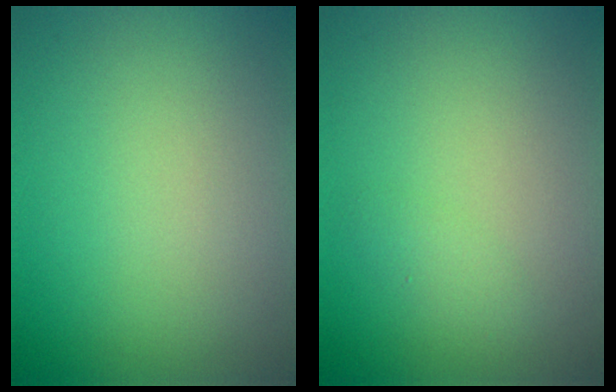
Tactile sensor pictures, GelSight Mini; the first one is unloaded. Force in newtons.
{"total": 0.9, "press": 0.9, "slide": 0.2}